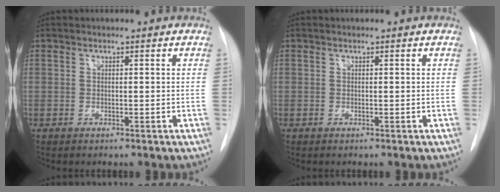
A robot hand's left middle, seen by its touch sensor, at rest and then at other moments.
{"total": 0.0}